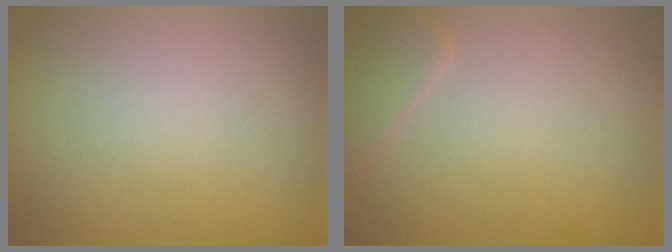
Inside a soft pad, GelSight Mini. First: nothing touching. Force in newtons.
{"total": 2.2, "press": 2.1, "slide": 0.2}